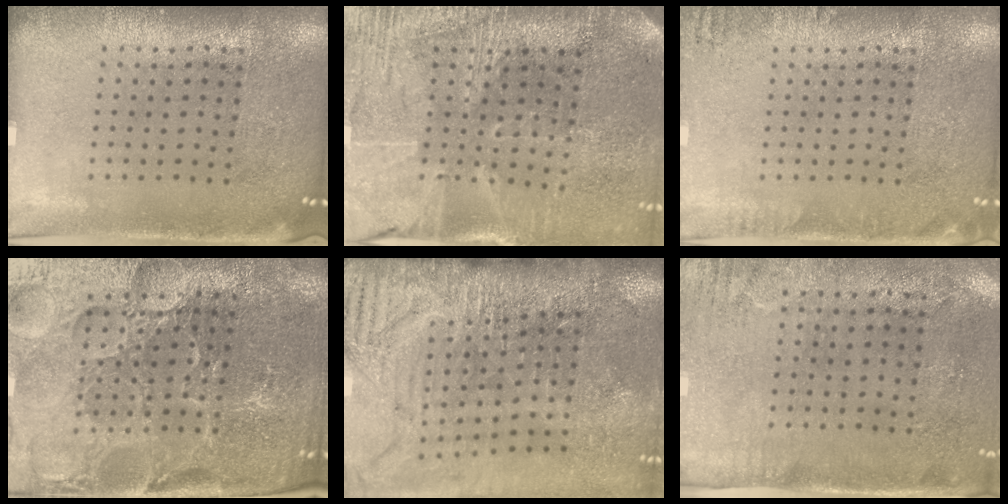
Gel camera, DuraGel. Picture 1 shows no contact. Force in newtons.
{"total": 3.5, "press": 3.3, "slide": 1.2}
{"total": 1.5, "press": 1.5, "slide": 0.2}
{"total": 4.3, "press": 4.2, "slide": 0.9}
{"total": 4.7, "press": 4.0, "slide": 2.5}
{"total": 3.0, "press": 2.4, "slide": 1.8}